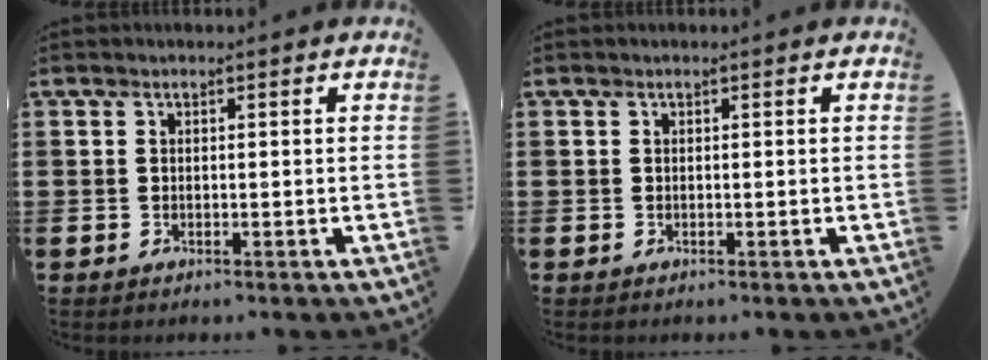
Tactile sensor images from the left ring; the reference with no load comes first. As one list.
[{"total": 0.0}]